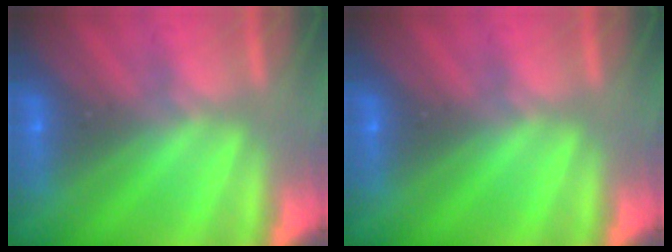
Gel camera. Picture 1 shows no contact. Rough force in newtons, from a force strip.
{"total": 0.0}